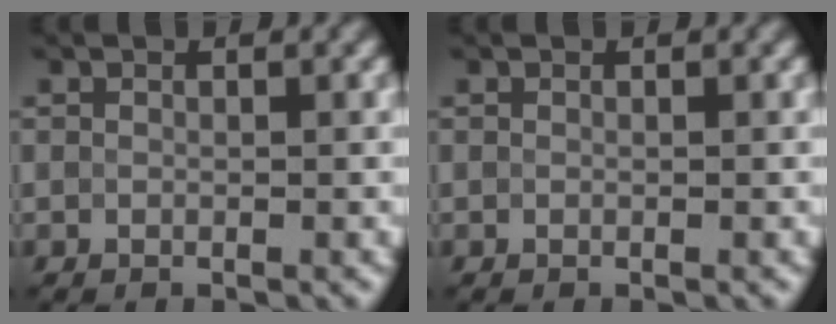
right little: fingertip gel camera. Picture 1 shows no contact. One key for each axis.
{"total": 0.0}